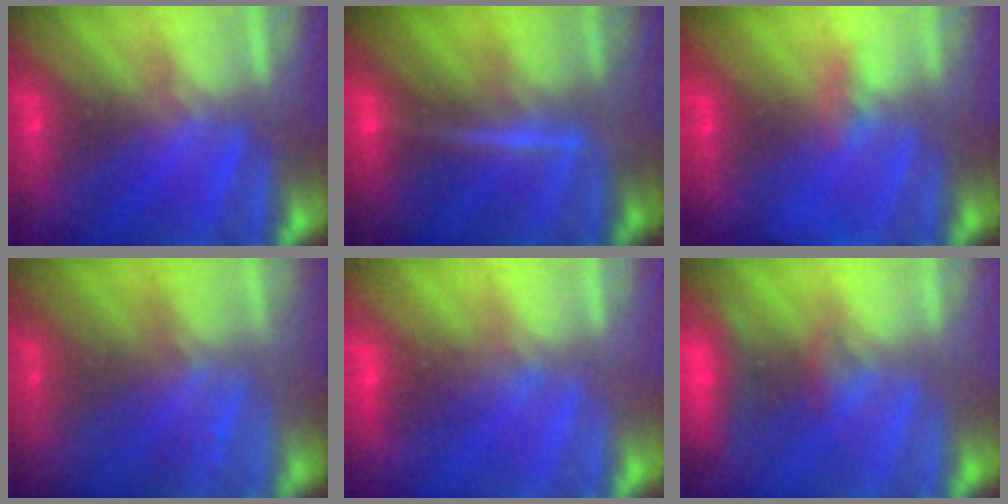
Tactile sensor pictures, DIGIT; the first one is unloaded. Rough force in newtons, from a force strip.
{"total": 3.5}
{"total": 3.1}
{"total": 2.3}
{"total": 1.6}
{"total": 7.8}